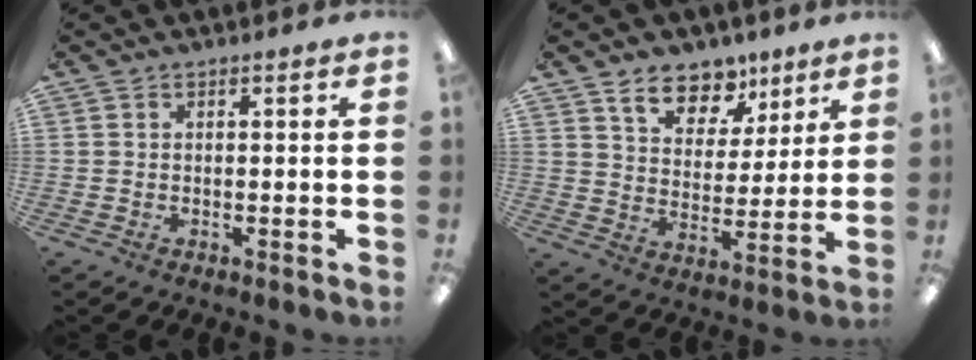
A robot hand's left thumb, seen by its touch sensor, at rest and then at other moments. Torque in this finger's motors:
{"motor_torque": [1.53, 0.87, 0.92, -0.74, 0.02]}